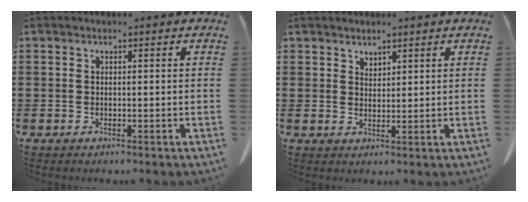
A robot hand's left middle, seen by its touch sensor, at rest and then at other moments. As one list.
[{"total": 1.9, "force": [1.8, 0.4, 0.1], "torque": [-0.005, -0.001, 0.036]}]